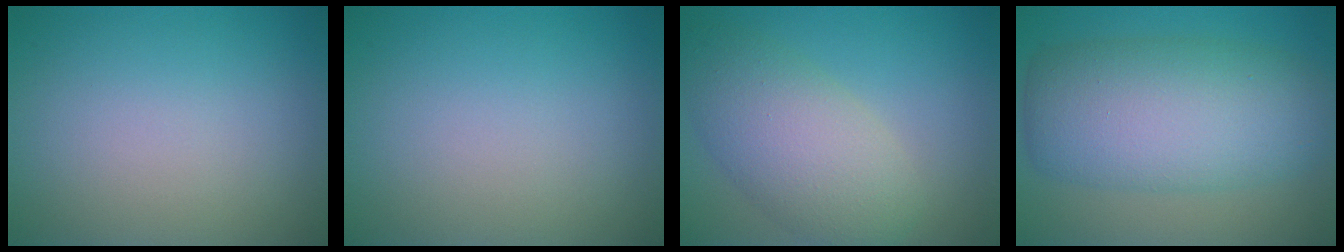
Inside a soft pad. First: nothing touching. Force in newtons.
{"total": 0.0}
{"total": 6.5, "press": 6.5, "slide": 0.4}
{"total": 9.4, "press": 9.4, "slide": 0.5}